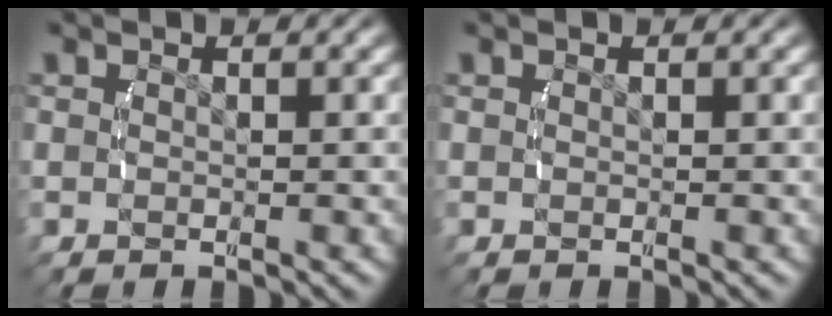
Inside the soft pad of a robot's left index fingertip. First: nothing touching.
{"total": 0.0}